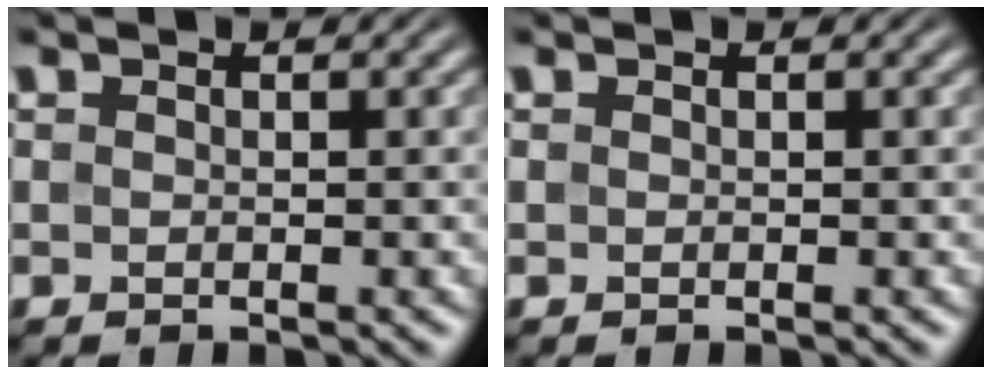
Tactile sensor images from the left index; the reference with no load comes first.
{"total": 0.0}